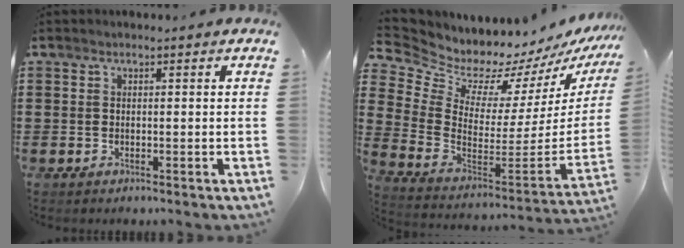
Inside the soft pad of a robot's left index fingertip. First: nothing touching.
{"total": 6.6, "force": [6.1, 2.5, -0.2], "torque": [-0.036, -0.069, 0.104]}